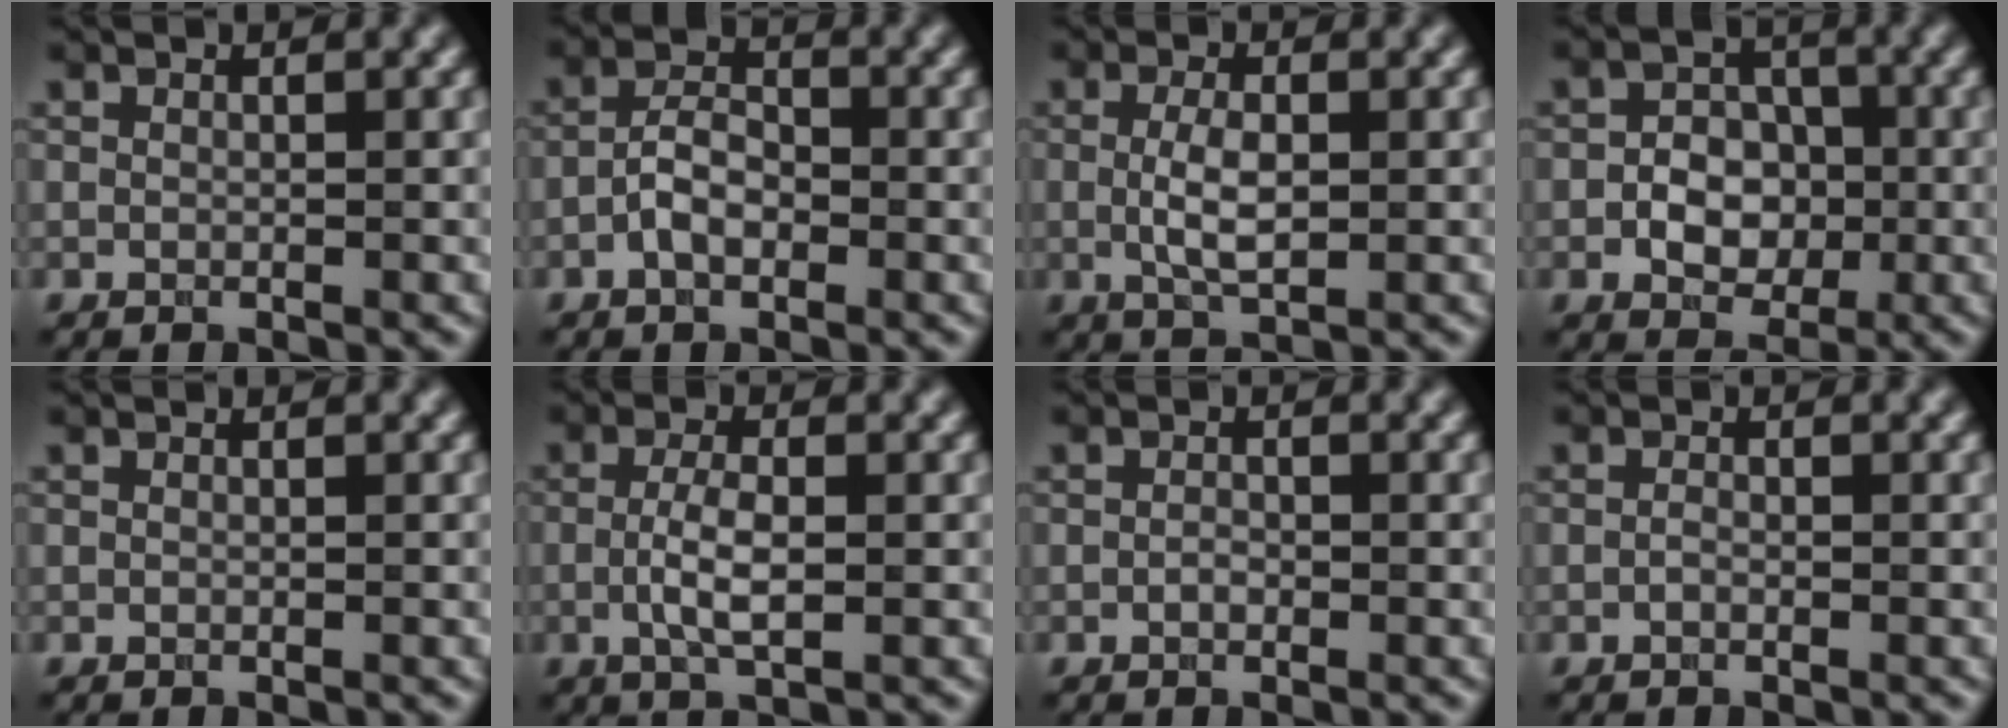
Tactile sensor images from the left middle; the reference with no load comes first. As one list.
[{"total": 3.1, "force": [-1.2, 1.6, 2.3], "torque": [-0.040, 0.008, -0.028]}, {"total": 3.2, "force": [-0.1, 1.2, 3.0], "torque": [-0.064, -0.003, -0.001]}, {"total": 4.4, "force": [-1.1, 3.3, 2.7], "torque": [-0.031, 0.001, -0.018]}, {"total": 0.0}, {"total": 3.2, "force": [-0.3, 1.0, 3.1], "torque": [-0.063, -0.002, -0.007]}, {"total": 0.7, "force": [-0.2, 0.4, 0.5], "torque": [-0.011, 0.000, -0.005]}, {"total": 0.7, "force": [-0.2, 0.3, 0.5], "torque": [-0.012, -0.001, -0.006]}]